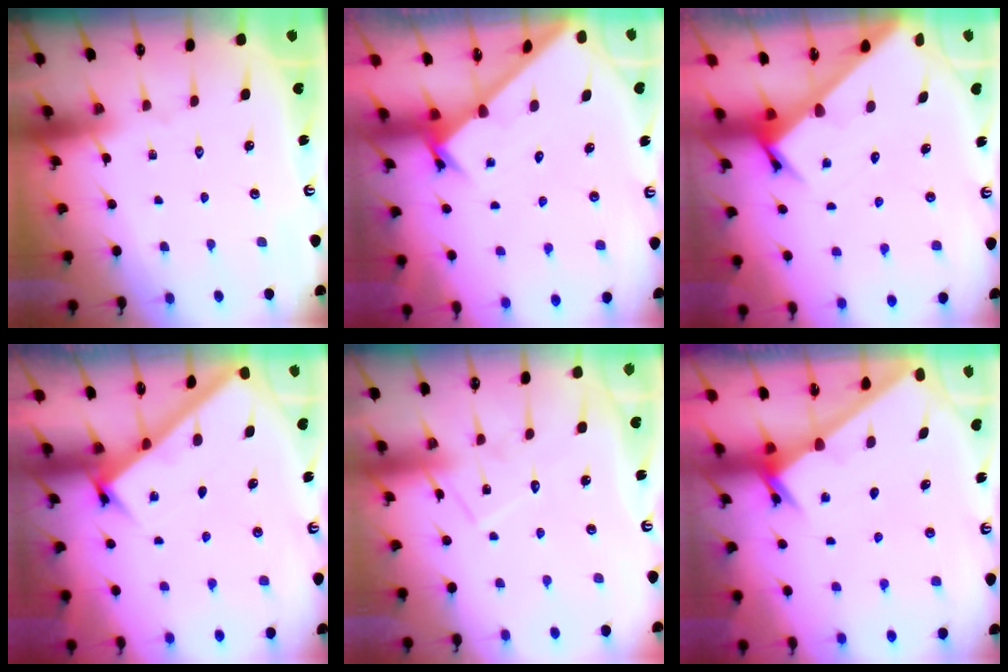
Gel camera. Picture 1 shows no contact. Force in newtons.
{"total": 1.7, "press": 1.7, "slide": 0.1}
{"total": 3.5, "press": 3.5, "slide": 0.2}
{"total": 3.0, "press": 3.0, "slide": 0.2}
{"total": 8.8, "press": 8.8, "slide": 0.1}
{"total": 2.6, "press": 2.6, "slide": 0.2}